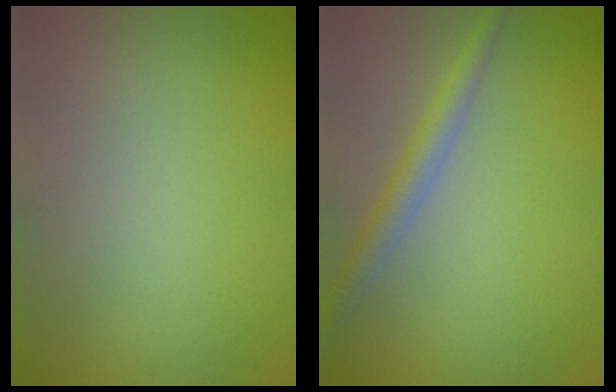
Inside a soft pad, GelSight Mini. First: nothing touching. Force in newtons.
{"total": 2.7, "press": 2.7, "slide": 0.1}